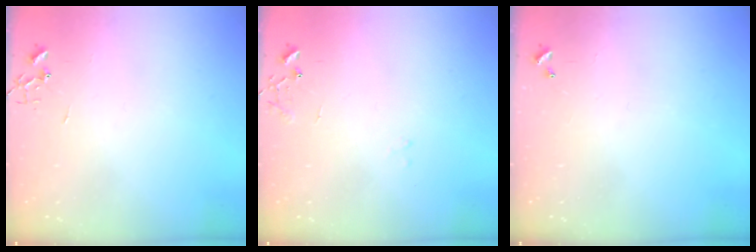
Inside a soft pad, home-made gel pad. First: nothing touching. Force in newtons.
{"total": 8.0, "press": 8.0, "slide": 0.9}
{"total": 0.0}